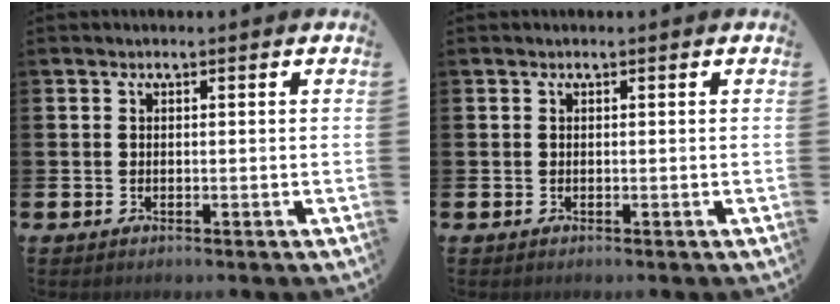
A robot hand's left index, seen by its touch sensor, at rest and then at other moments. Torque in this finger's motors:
{"motor_torque": [0.00, 0.00, -0.02, 0.01]}